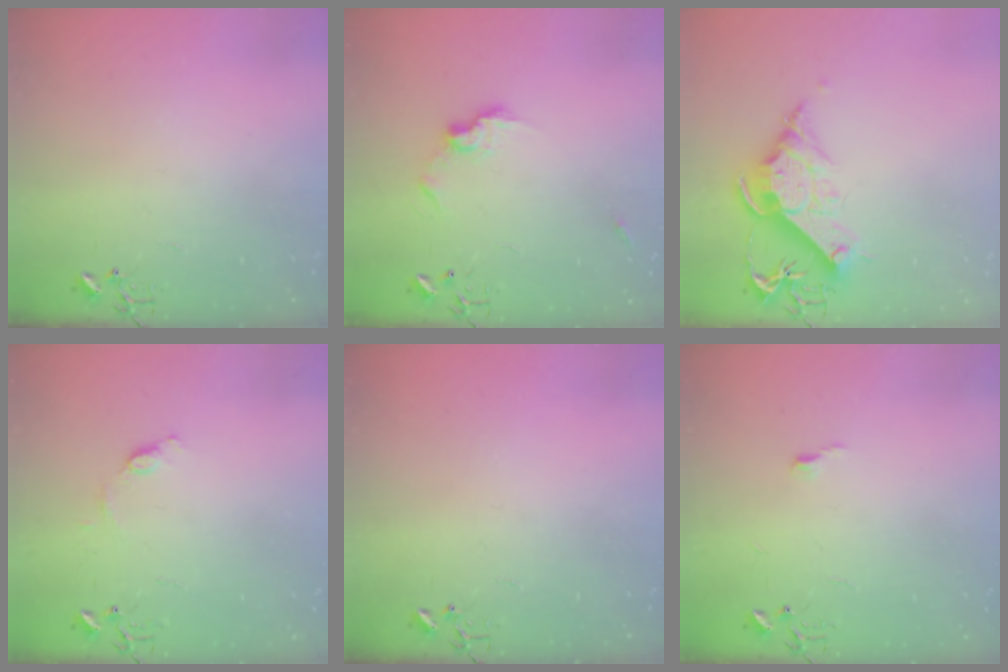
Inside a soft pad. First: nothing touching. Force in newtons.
{"total": 8.8, "press": 8.8, "slide": 0.4}
{"total": 13.2, "press": 13.1, "slide": 1.6}
{"total": 7.3, "press": 7.3, "slide": 0.7}
{"total": 0.0}
{"total": 3.4, "press": 3.4, "slide": 0.5}